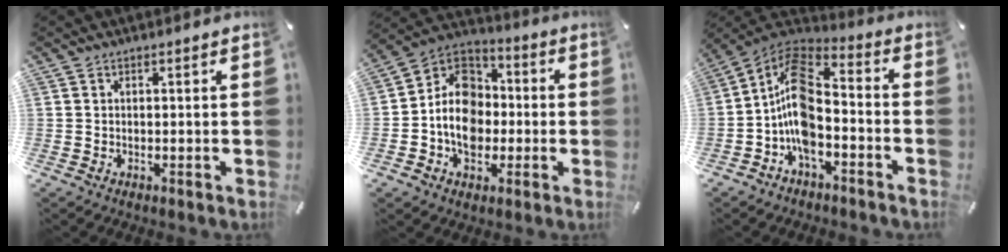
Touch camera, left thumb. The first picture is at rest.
{"total": 12.6, "force": [-3.2, 10.4, 6.4], "torque": [-0.140, 0.019, -0.062]}
{"total": 11.6, "force": [-4.1, 6.6, 8.7], "torque": [-0.184, 0.008, -0.077]}